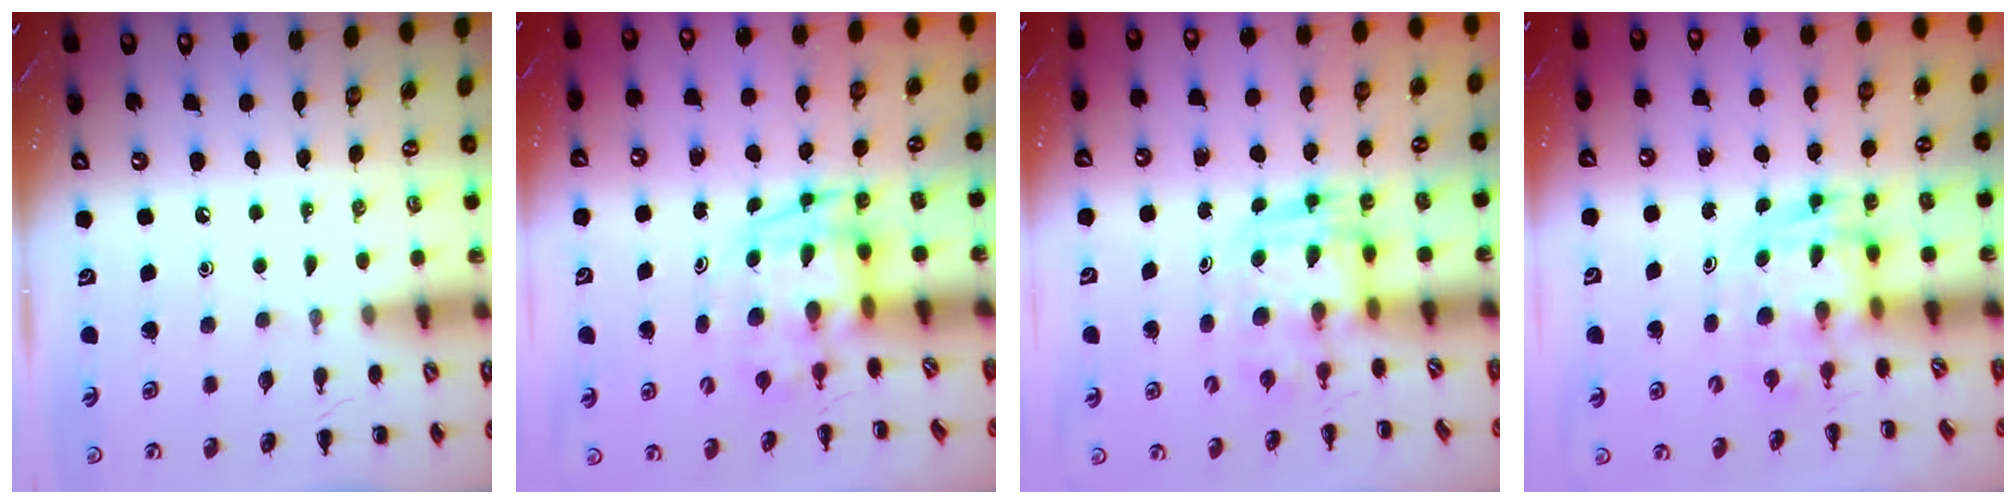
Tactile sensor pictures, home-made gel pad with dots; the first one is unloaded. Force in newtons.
{"total": 3.8, "press": 3.7, "slide": 0.6}
{"total": 3.3, "press": 3.2, "slide": 0.7}
{"total": 3.3, "press": 3.3, "slide": 0.6}